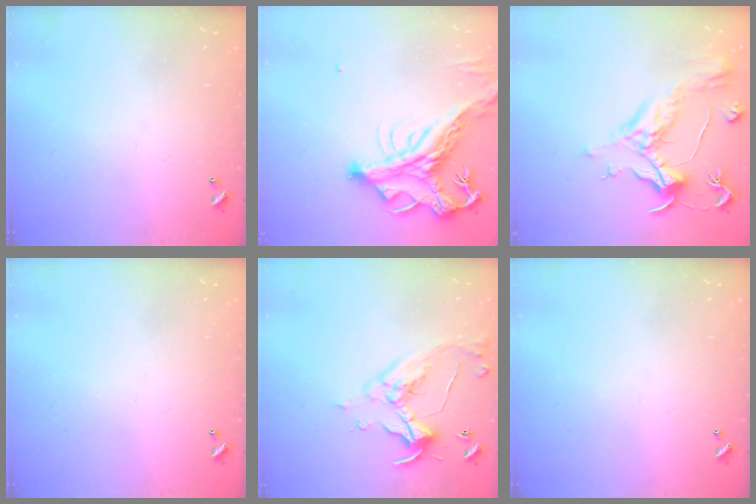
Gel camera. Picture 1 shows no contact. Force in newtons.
{"total": 6.6, "press": 6.3, "slide": 1.9}
{"total": 1.1, "press": 0.1, "slide": 1.1}
{"total": 0.0}
{"total": 7.3, "press": 7.2, "slide": 1.4}
{"total": 0.0}